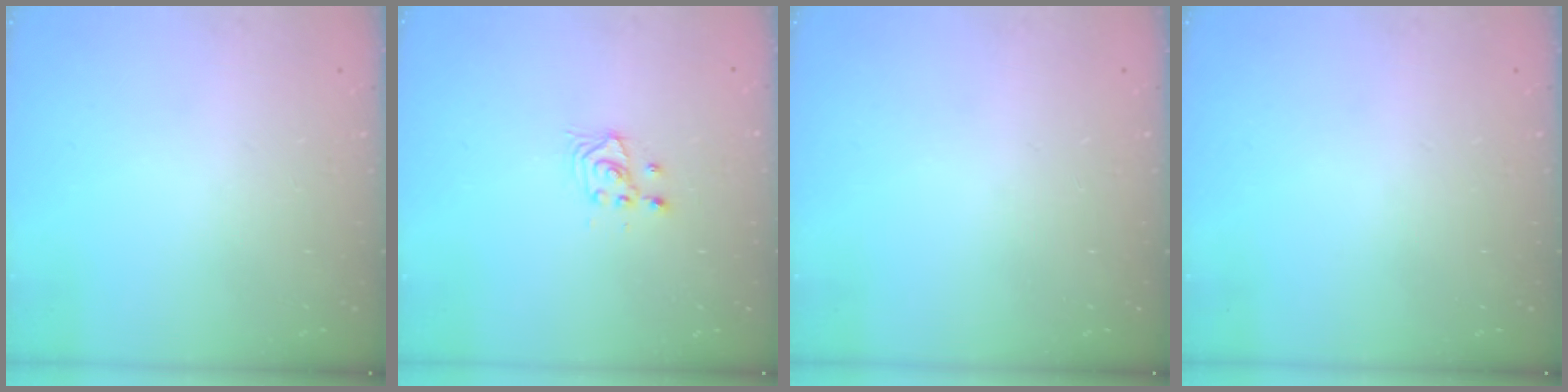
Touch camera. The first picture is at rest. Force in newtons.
{"total": 3.8, "press": 3.8, "slide": 0.4}
{"total": 0.0}
{"total": 0.0}